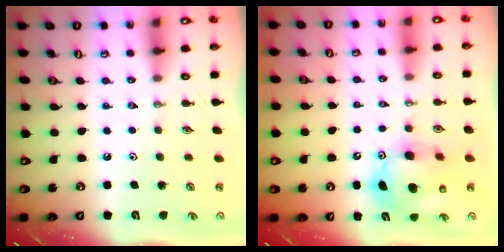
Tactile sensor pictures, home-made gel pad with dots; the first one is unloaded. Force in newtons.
{"total": 13.7, "press": 13.5, "slide": 2.3}